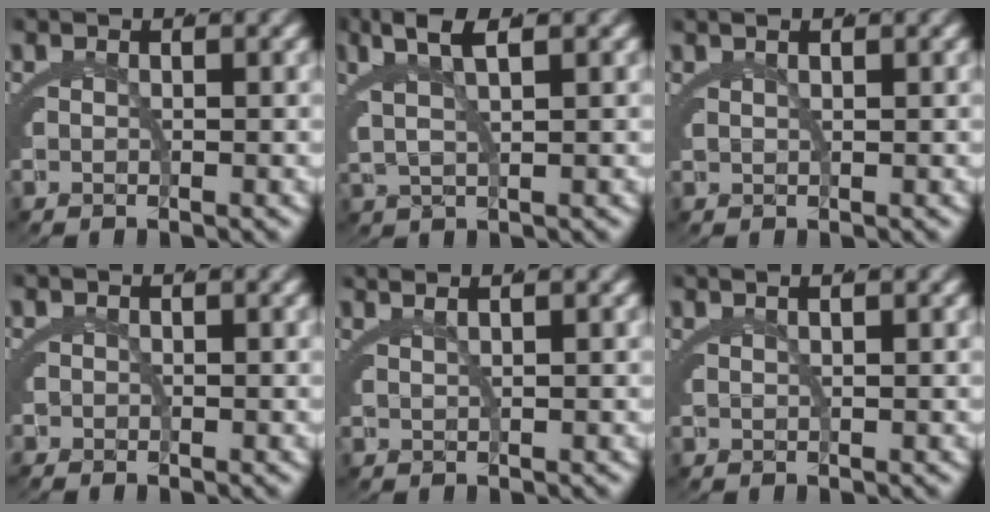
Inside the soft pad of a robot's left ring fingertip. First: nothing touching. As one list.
[{"total": 5.0, "force": [2.5, 1.5, 4.1], "torque": [-0.078, 0.008, 0.044]}, {"total": 1.9, "force": [1.5, 0.1, 1.2], "torque": [-0.006, 0.010, 0.026]}, {"total": 0.6, "force": [-0.3, -0.4, -0.4], "torque": [0.015, 0.000, -0.008]}, {"total": 2.6, "force": [2.1, -0.2, 1.4], "torque": [-0.002, 0.015, 0.034]}, {"total": 1.8, "force": [1.4, -0.2, 1.1], "torque": [0.001, 0.015, 0.020]}]